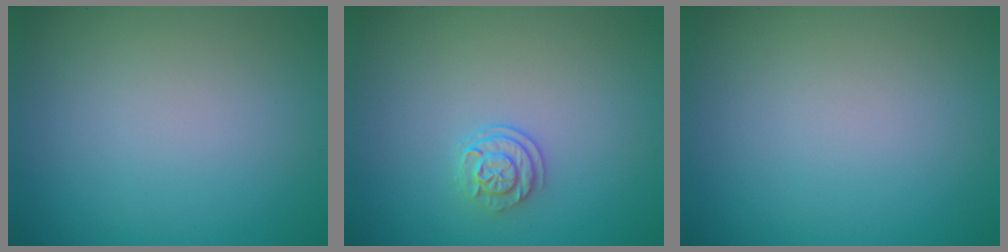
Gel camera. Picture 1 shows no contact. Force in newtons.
{"total": 1.9, "press": 1.6, "slide": 1.1}
{"total": 0.0}